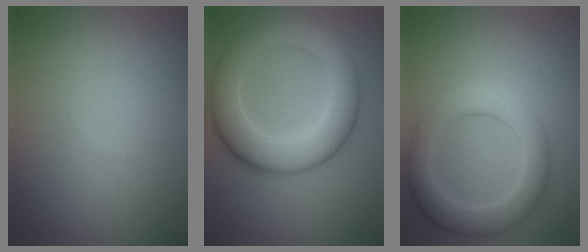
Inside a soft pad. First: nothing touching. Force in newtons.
{"total": 8.3, "press": 8.3, "slide": 0.4}
{"total": 5.1, "press": 5.1, "slide": 0.2}